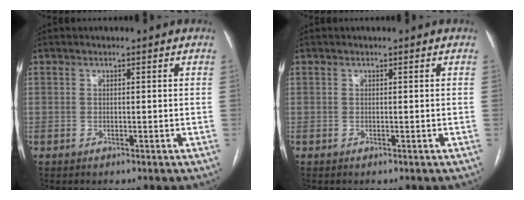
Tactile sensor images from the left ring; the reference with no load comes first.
{"total": 0.0}